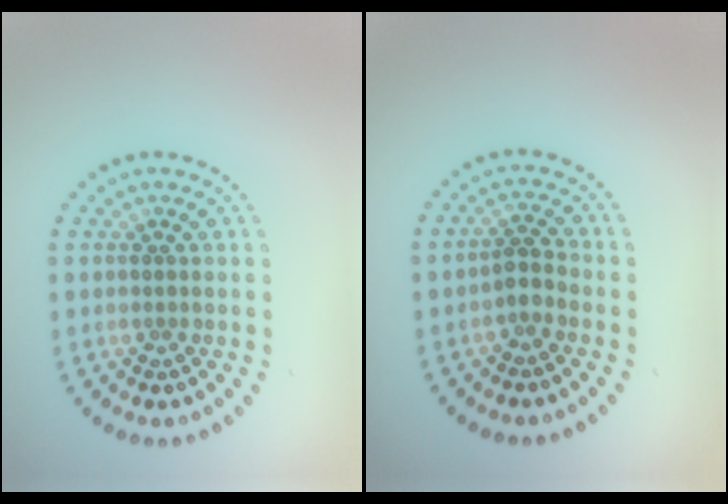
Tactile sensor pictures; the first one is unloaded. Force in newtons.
{"total": 1.7, "press": 1.4, "slide": 0.9}